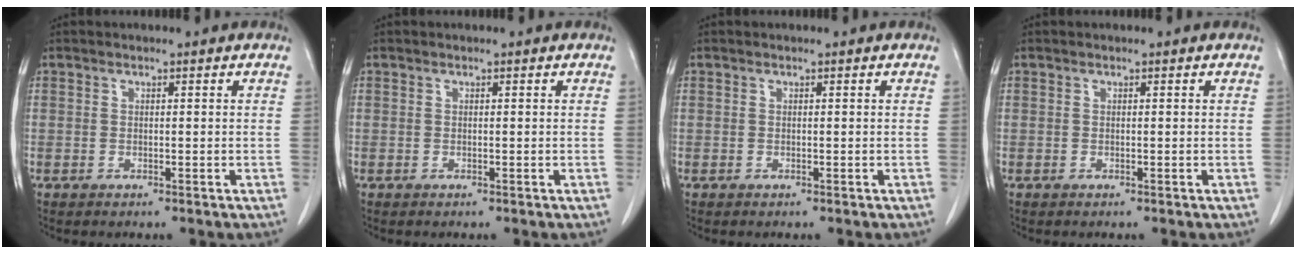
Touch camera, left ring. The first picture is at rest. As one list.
[{"total": 0.0}, {"total": 0.0}, {"total": 0.0}]